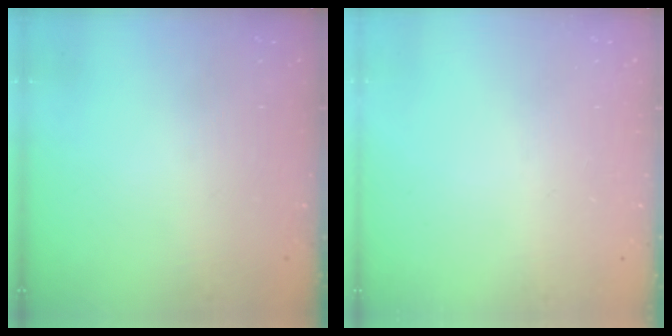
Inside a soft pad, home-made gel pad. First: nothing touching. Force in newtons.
{"total": 0.0}